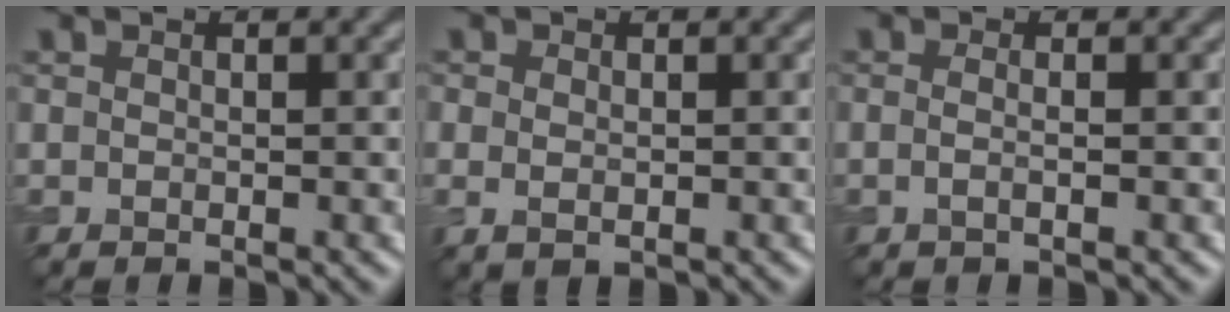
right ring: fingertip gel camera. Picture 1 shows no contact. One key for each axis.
{"total": 1.2, "fx": 0.0, "fy": 0.7, "fz": 0.9, "tx": -0.020, "ty": -0.002, "tz": 0.001}
{"total": 1.4, "fx": -0.1, "fy": 0.6, "fz": 1.3, "tx": -0.013, "ty": -0.013, "tz": -0.014}